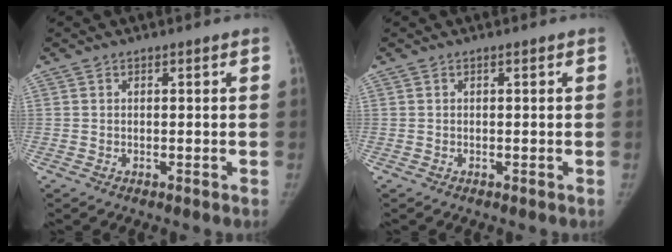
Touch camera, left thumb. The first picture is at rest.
{"total": 0.0}